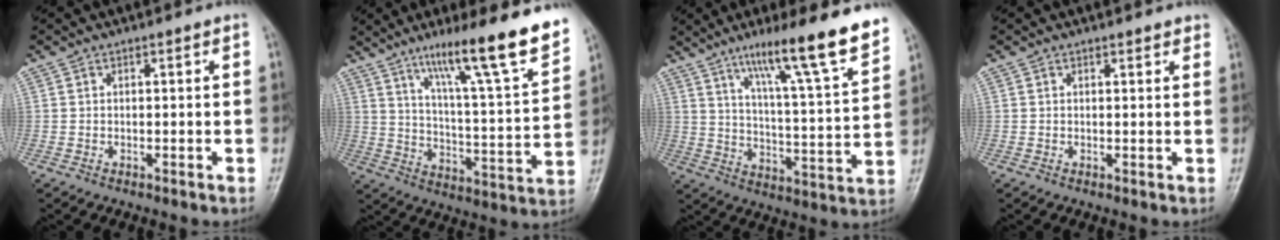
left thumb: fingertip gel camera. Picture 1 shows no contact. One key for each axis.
{"total": 20.4, "fx": 13.5, "fy": 2.0, "fz": 15.1, "tx": -0.207, "ty": -0.060, "tz": 0.213}
{"total": 18.5, "fx": 12.6, "fy": 1.3, "fz": 13.5, "tx": -0.185, "ty": -0.062, "tz": 0.196}
{"total": 2.2, "fx": 1.9, "fy": 0.6, "fz": 0.9, "tx": 0.001, "ty": -0.004, "tz": 0.019}